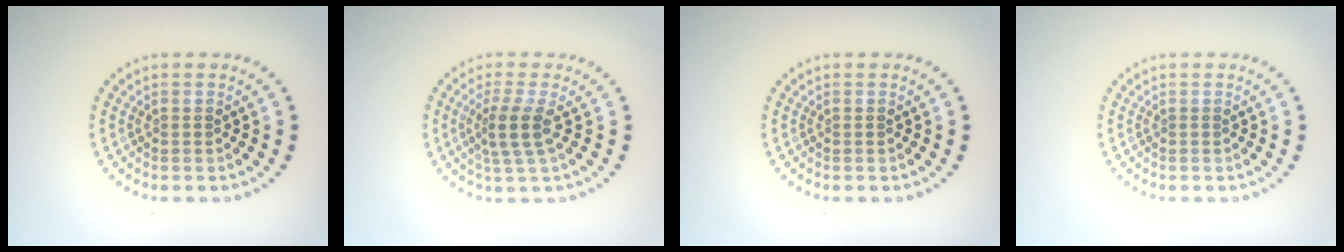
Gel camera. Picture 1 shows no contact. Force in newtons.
{"total": 2.8, "press": 2.2, "slide": 1.8}
{"total": 0.0}
{"total": 0.0}